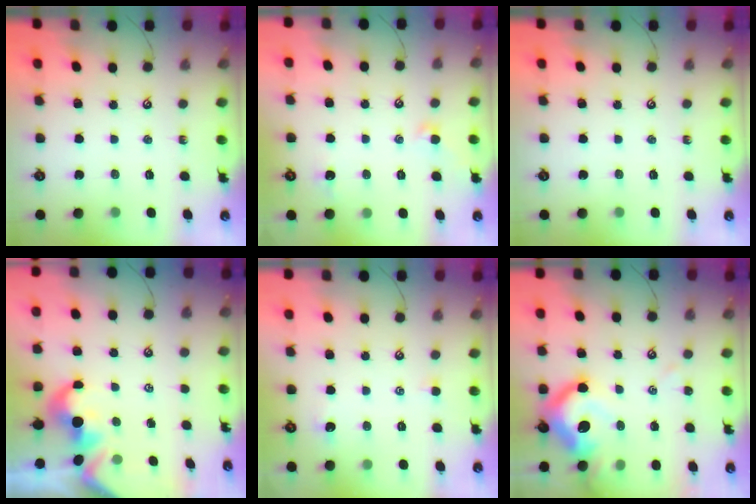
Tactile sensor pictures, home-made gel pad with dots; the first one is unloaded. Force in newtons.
{"total": 1.1, "press": 0.9, "slide": 0.5}
{"total": 0.0}
{"total": 1.7, "press": 1.4, "slide": 1.0}
{"total": 2.1, "press": 2.0, "slide": 0.4}
{"total": 12.3, "press": 12.2, "slide": 1.6}